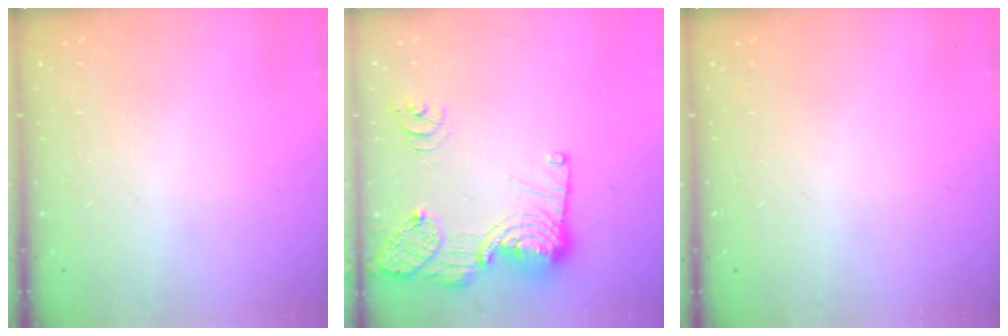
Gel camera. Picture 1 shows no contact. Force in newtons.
{"total": 18.4, "press": 18.3, "slide": 1.7}
{"total": 0.0}